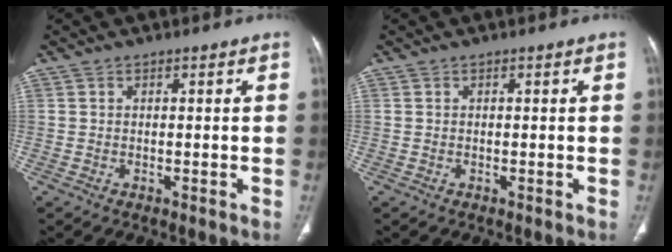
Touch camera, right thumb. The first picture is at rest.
{"total": 0.0}